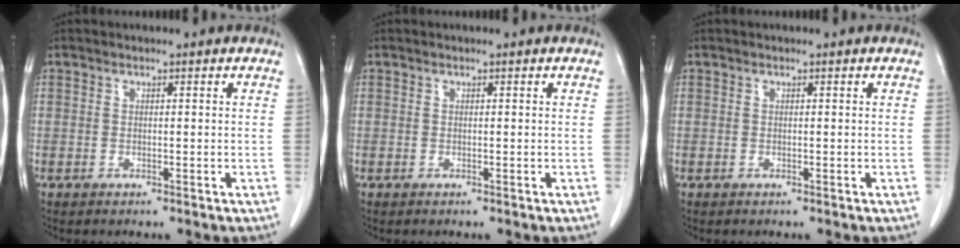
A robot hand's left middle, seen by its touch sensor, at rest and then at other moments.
{"total": 0.0}
{"total": 0.0}